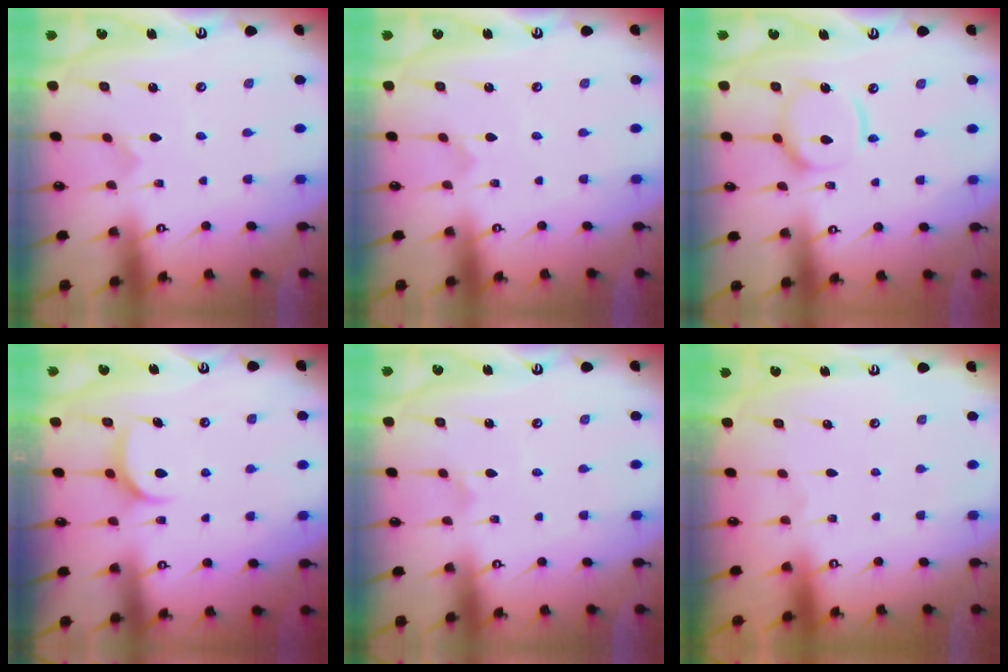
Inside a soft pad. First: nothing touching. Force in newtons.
{"total": 0.0}
{"total": 13.2, "press": 13.1, "slide": 1.5}
{"total": 7.6, "press": 7.5, "slide": 0.3}
{"total": 2.3, "press": 2.3, "slide": 0.0}
{"total": 0.0}